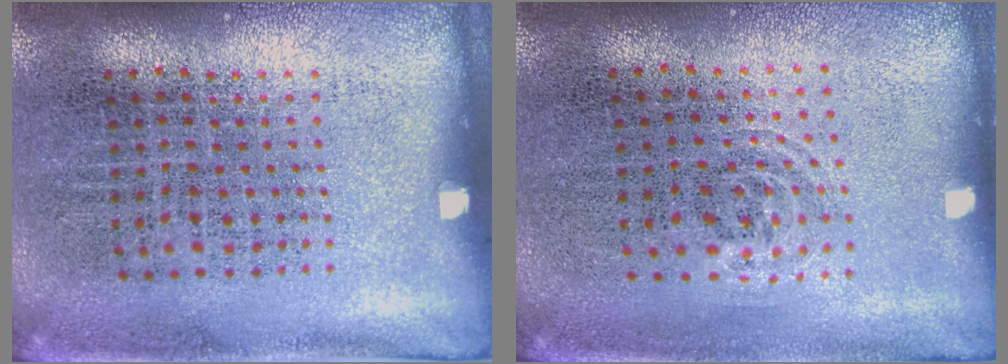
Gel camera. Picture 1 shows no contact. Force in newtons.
{"total": 0.8, "press": 0.5, "slide": 0.6}